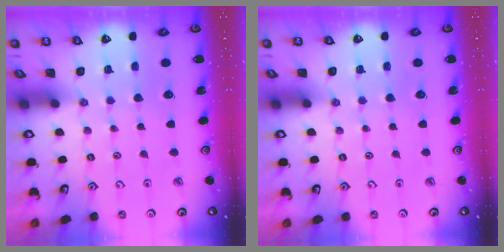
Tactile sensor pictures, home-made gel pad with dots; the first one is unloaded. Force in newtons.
{"total": 0.0}